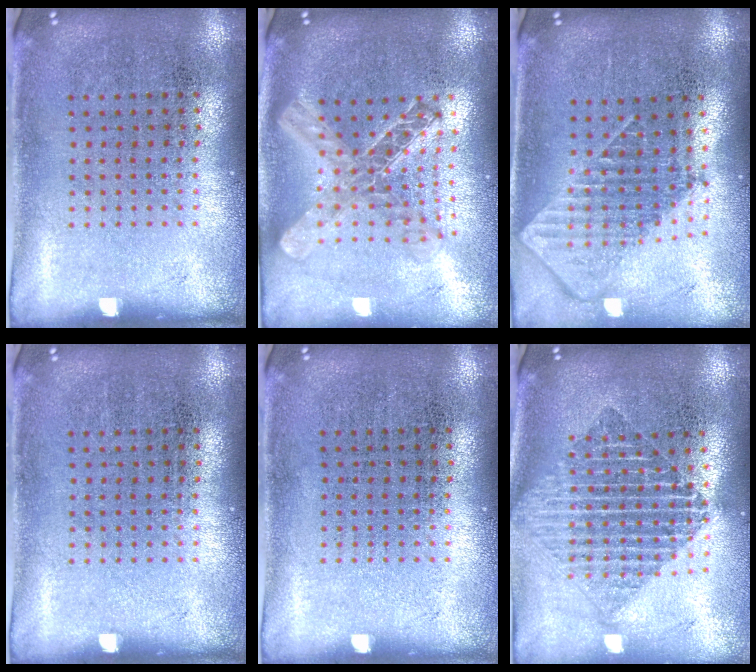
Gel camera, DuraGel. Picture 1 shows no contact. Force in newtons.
{"total": 2.2, "press": 1.8, "slide": 1.2}
{"total": 1.9, "press": 1.5, "slide": 1.2}
{"total": 0.0}
{"total": 0.0}
{"total": 1.8, "press": 1.5, "slide": 1.0}